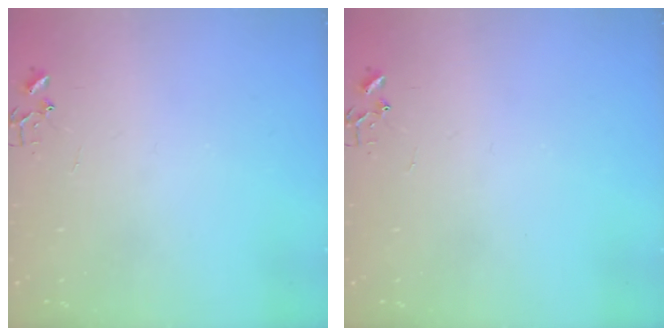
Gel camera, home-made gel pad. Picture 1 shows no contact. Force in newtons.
{"total": 0.0}